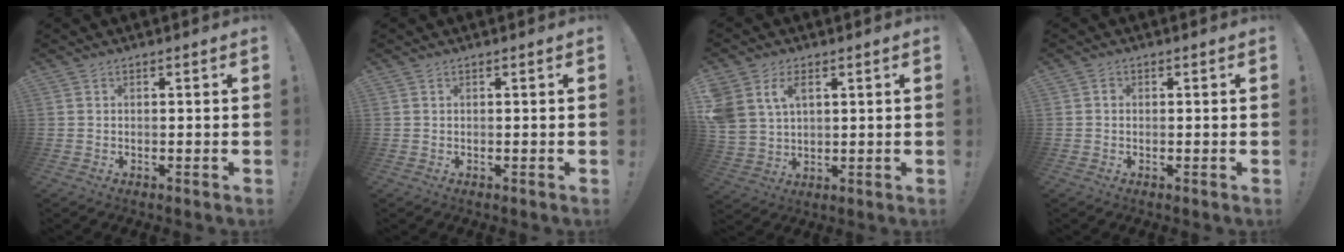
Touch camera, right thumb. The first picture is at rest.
{"total": 0.0}
{"total": 8.2, "force": [3.7, 5.8, 4.5], "torque": [-0.098, -0.007, 0.072]}
{"total": 0.9, "force": [-0.4, 0.8, 0.3], "torque": [-0.006, 0.004, -0.006]}